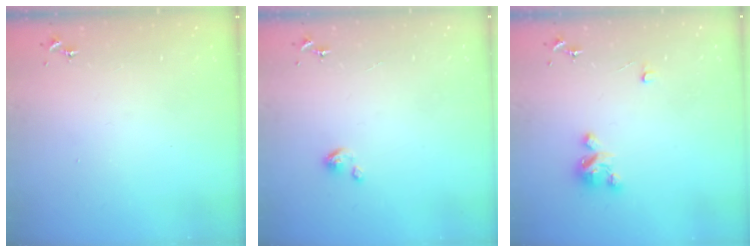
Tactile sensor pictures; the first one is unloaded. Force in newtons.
{"total": 4.3, "press": 4.3, "slide": 0.3}
{"total": 5.2, "press": 5.2, "slide": 0.4}